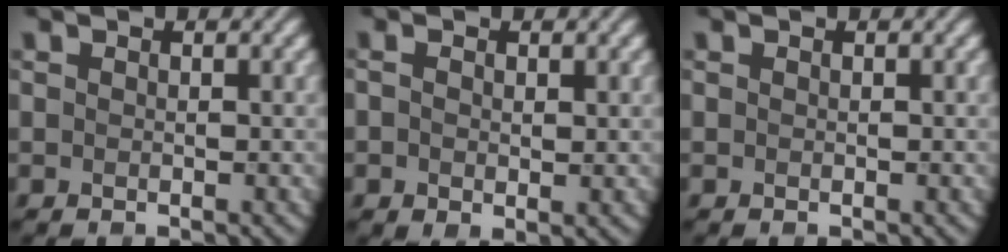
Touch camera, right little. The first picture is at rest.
{"total": 2.4, "force": [-0.1, 1.4, 1.9], "torque": [-0.035, -0.004, -0.001]}
{"total": 0.0}